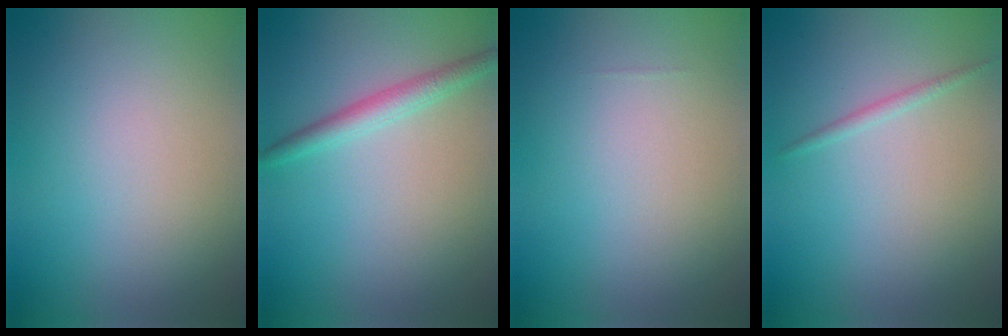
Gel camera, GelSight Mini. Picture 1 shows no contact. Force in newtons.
{"total": 2.2, "press": 2.2, "slide": 0.0}
{"total": 0.0}
{"total": 0.8, "press": 0.8, "slide": 0.0}